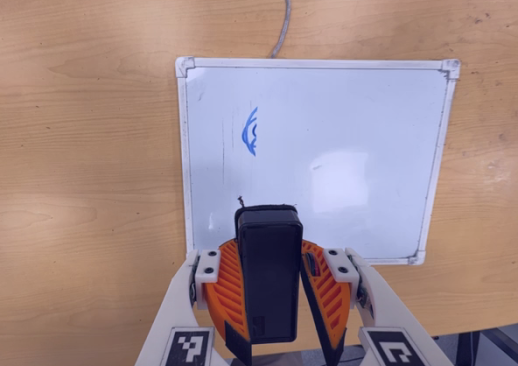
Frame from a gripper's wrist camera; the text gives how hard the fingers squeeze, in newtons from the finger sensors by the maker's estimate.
{"total": 8.5, "left": 8.9, "right": 8.1}